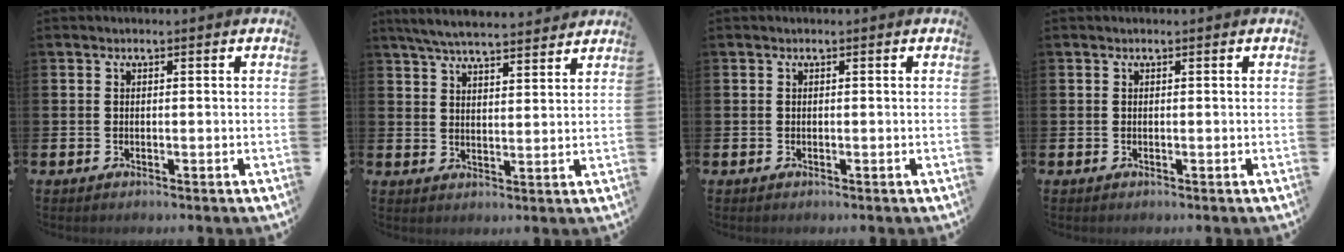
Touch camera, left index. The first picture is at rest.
{"total": 5.7, "force": [5.5, 0.4, 1.3], "torque": [-0.033, -0.029, 0.098]}
{"total": 0.0}
{"total": 0.0}